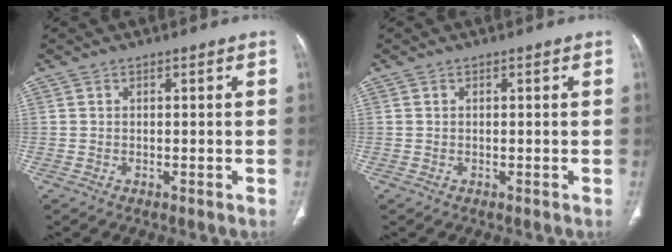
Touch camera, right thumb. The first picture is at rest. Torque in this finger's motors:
{"motor_torque": [0.02, 0.01, -0.12, 0.11, 0.10]}